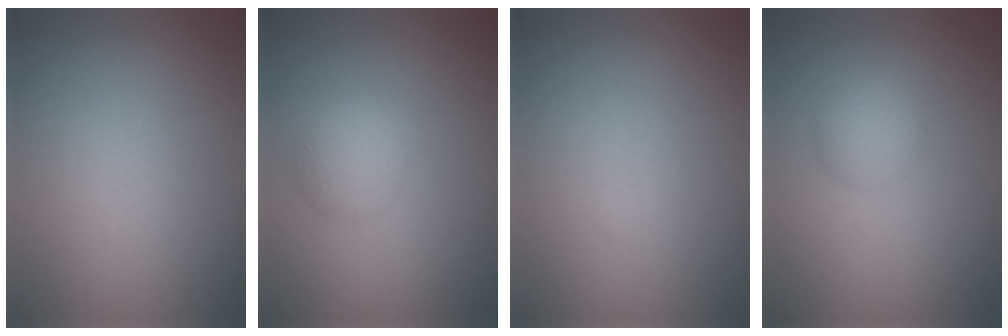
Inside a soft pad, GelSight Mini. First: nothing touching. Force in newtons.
{"total": 2.6, "press": 2.6, "slide": 0.1}
{"total": 0.0}
{"total": 2.3, "press": 2.3, "slide": 0.0}